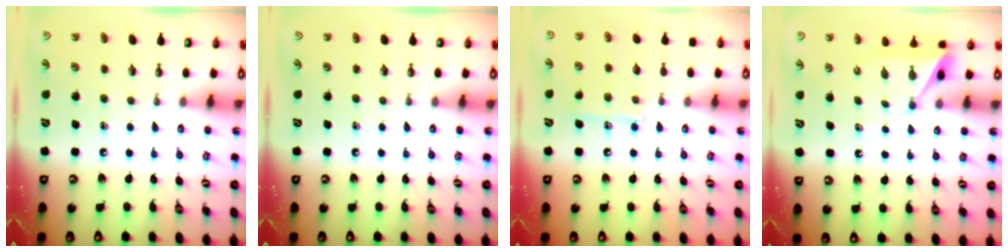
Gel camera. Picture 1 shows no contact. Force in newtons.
{"total": 0.0}
{"total": 8.5, "press": 8.5, "slide": 0.5}
{"total": 5.1, "press": 5.1, "slide": 0.3}